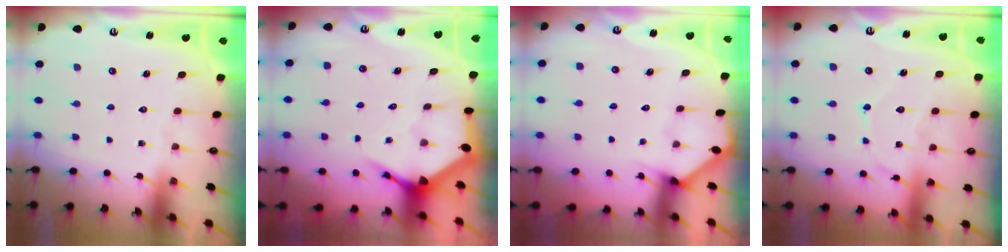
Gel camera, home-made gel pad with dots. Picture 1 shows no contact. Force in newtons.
{"total": 3.9, "press": 3.9, "slide": 0.5}
{"total": 1.7, "press": 1.7, "slide": 0.2}
{"total": 10.0, "press": 10.0, "slide": 0.9}